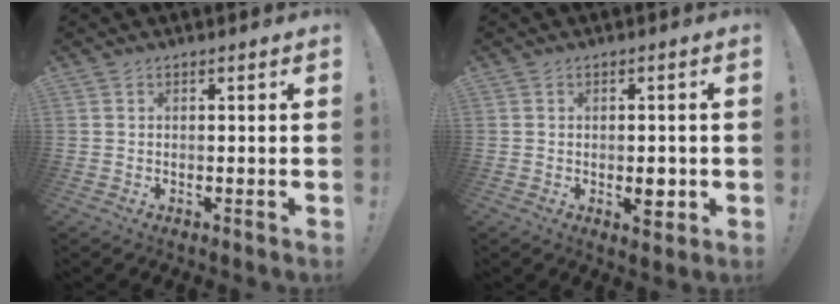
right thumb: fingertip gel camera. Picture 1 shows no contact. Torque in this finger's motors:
{"motor_torque": [0.06, 0.19, 0.22, -0.23, 0.00]}